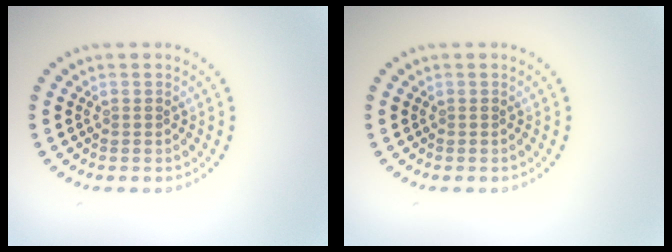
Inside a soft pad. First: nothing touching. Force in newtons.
{"total": 0.0}